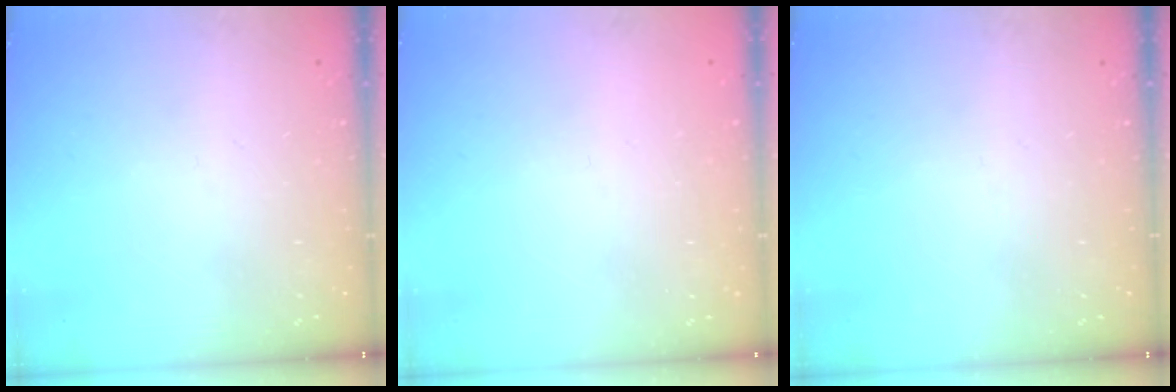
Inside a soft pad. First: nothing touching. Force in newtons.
{"total": 2.2, "press": 2.2, "slide": 0.1}
{"total": 0.0}